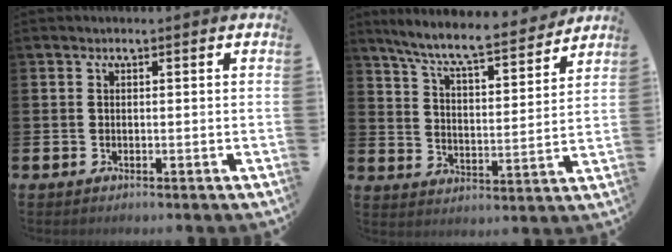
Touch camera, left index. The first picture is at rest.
{"total": 8.2, "force": [7.5, 0.9, 3.2], "torque": [-0.089, -0.053, 0.127]}